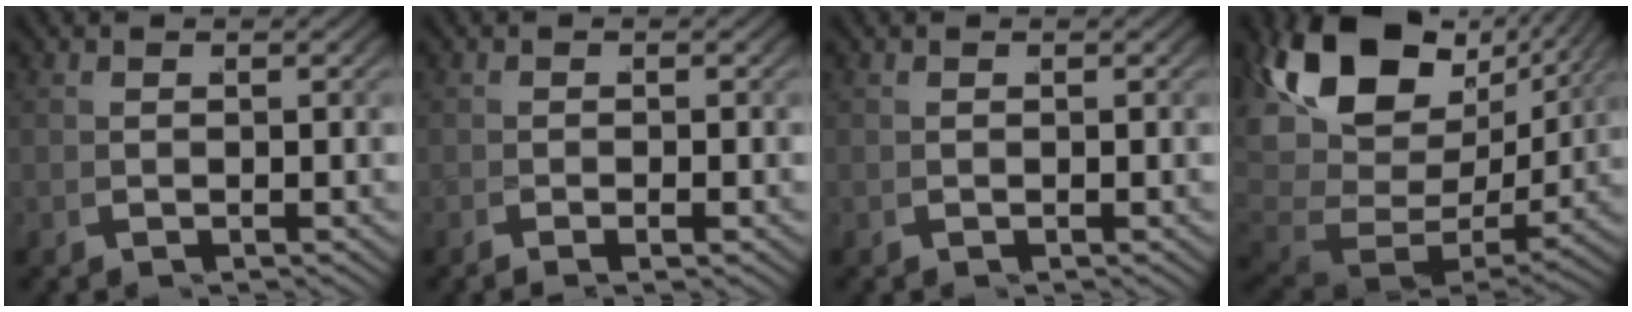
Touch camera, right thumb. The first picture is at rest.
{"total": 0.0}
{"total": 0.0}
{"total": 14.6, "force": [5.2, 8.6, 10.6], "torque": [-0.217, -0.013, 0.098]}